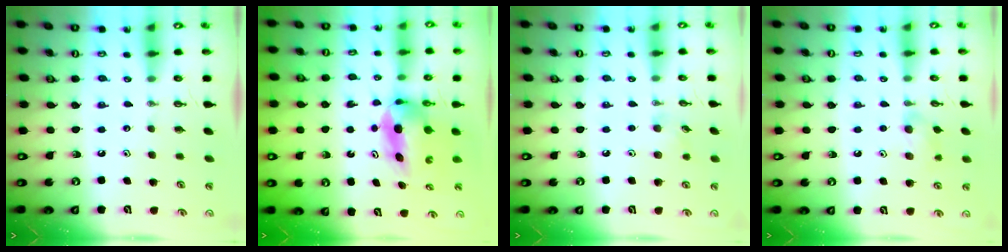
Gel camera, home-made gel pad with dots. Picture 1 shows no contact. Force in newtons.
{"total": 5.6, "press": 5.3, "slide": 1.8}
{"total": 5.9, "press": 5.7, "slide": 1.4}
{"total": 7.5, "press": 7.4, "slide": 1.3}